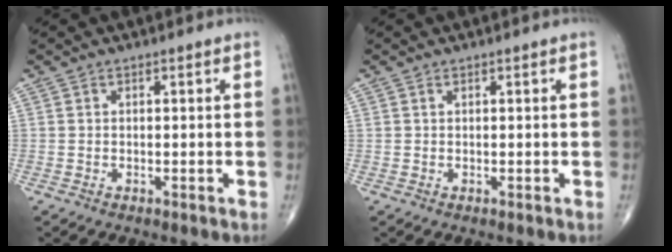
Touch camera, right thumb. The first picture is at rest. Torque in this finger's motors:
{"motor_torque": [-0.06, 0.05, 0.02, 0.11, -0.05]}